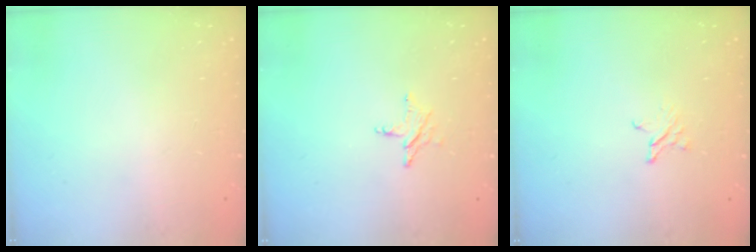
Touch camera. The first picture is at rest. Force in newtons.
{"total": 3.6, "press": 3.6, "slide": 0.4}
{"total": 2.0, "press": 2.0, "slide": 0.2}